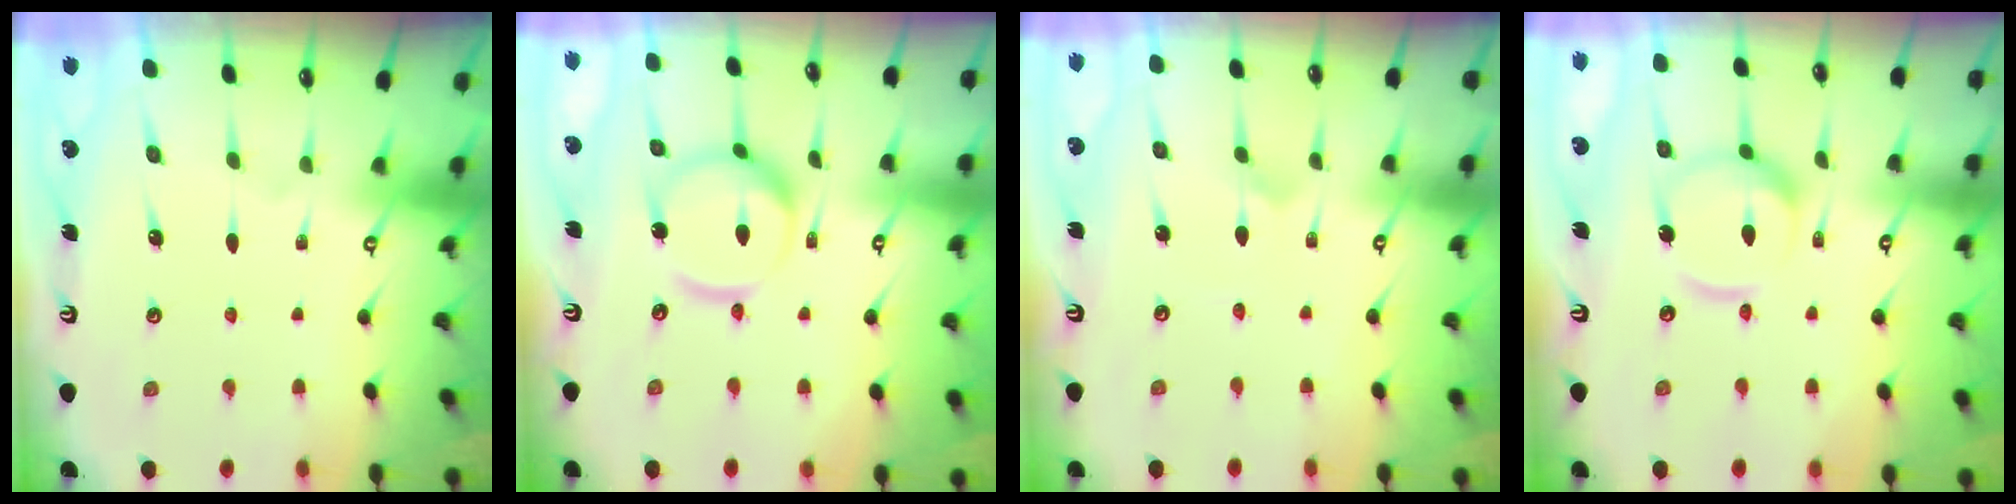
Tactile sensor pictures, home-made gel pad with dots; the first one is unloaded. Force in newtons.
{"total": 13.6, "press": 13.5, "slide": 1.2}
{"total": 2.6, "press": 2.6, "slide": 0.3}
{"total": 13.9, "press": 13.8, "slide": 1.4}